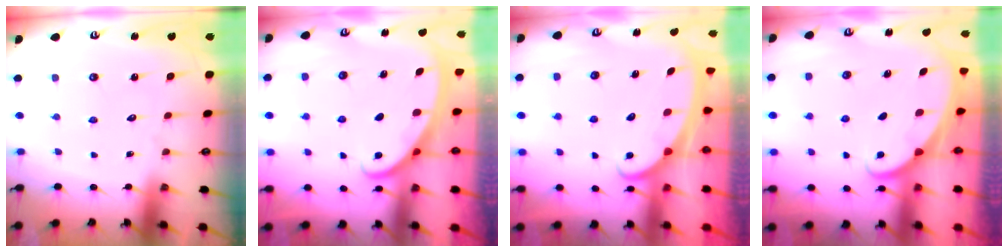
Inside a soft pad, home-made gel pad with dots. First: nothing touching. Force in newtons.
{"total": 2.8, "press": 2.8, "slide": 0.4}
{"total": 2.3, "press": 2.3, "slide": 0.3}
{"total": 1.6, "press": 1.6, "slide": 0.1}